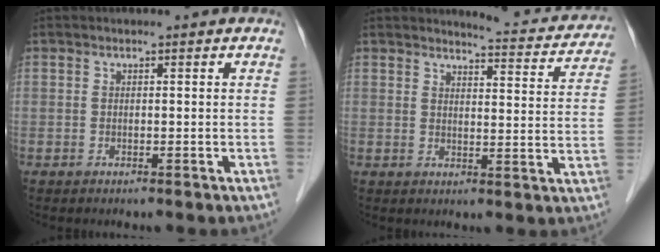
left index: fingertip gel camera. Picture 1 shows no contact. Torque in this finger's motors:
{"motor_torque": [-0.07, -0.70, 0.08, 0.01]}